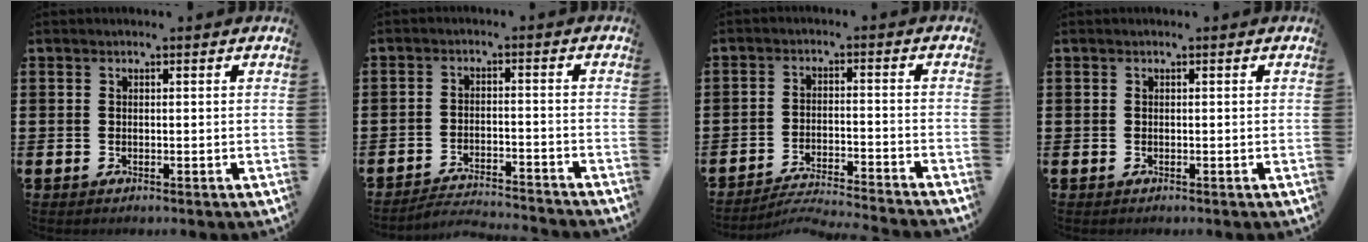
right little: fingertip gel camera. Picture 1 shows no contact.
{"total": 2.8, "force": [-2.8, -0.1, 0.0], "torque": [-0.005, 0.003, -0.061]}
{"total": 3.2, "force": [-3.2, -0.3, 0.6], "torque": [-0.013, -0.002, -0.067]}
{"total": 0.0}